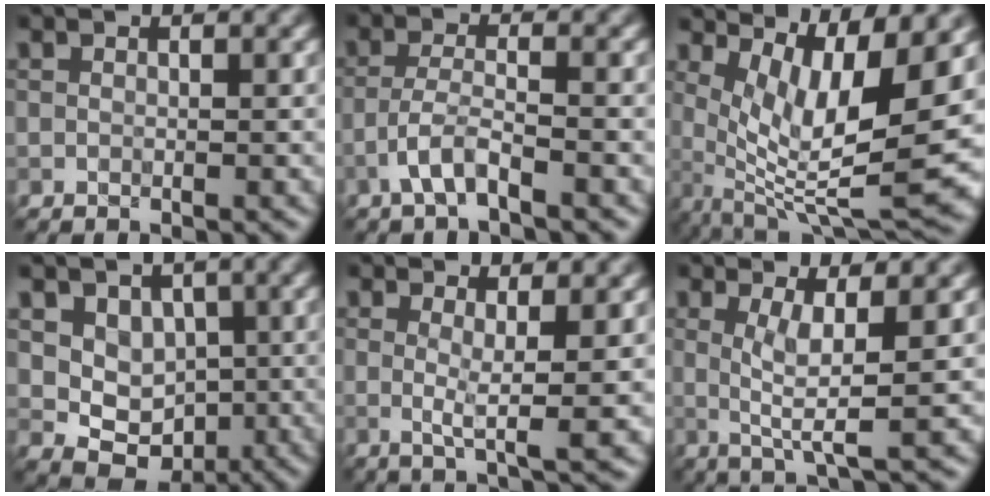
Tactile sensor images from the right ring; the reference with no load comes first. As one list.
[{"total": 2.7, "force": [-1.7, 0.3, 2.0], "torque": [-0.044, 0.010, -0.043]}, {"total": 9.9, "force": [2.3, 2.8, 9.2], "torque": [-0.157, -0.012, 0.047]}, {"total": 5.0, "force": [0.9, 4.2, 2.5], "torque": [-0.033, -0.008, 0.014]}, {"total": 3.2, "force": [0.8, 0.5, 3.1], "torque": [-0.051, -0.011, 0.012]}, {"total": 3.7, "force": [0.8, 0.5, 3.6], "torque": [-0.069, -0.004, 0.017]}]